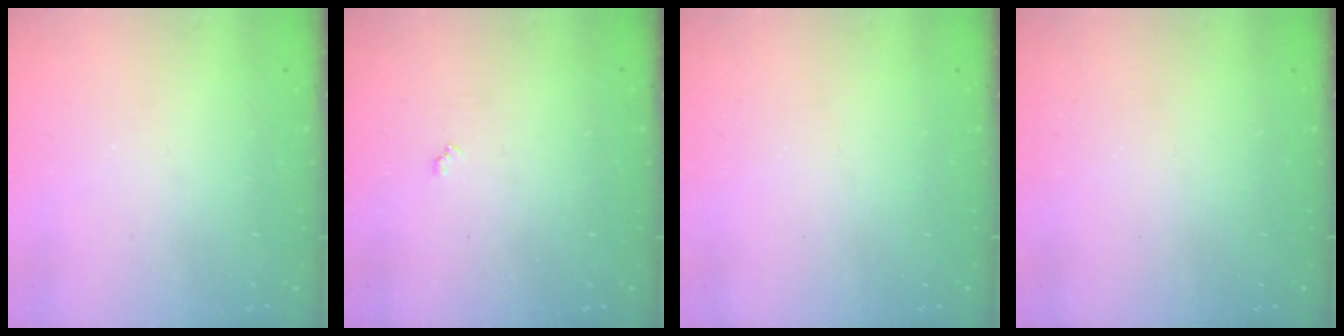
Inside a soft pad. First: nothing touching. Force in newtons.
{"total": 3.7, "press": 3.7, "slide": 0.4}
{"total": 0.0}
{"total": 0.0}